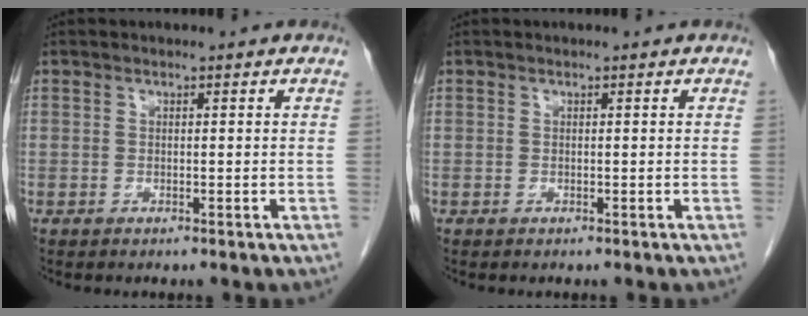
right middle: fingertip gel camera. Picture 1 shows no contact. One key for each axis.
{"total": 0.0}